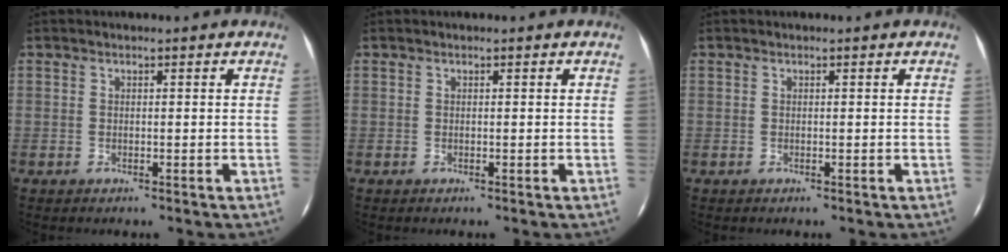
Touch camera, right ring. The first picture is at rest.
{"total": 0.0}
{"total": 0.0}